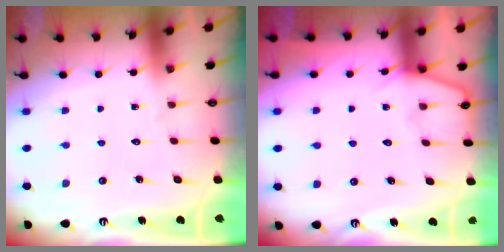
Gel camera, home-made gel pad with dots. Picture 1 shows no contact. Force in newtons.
{"total": 4.4, "press": 4.4, "slide": 0.7}